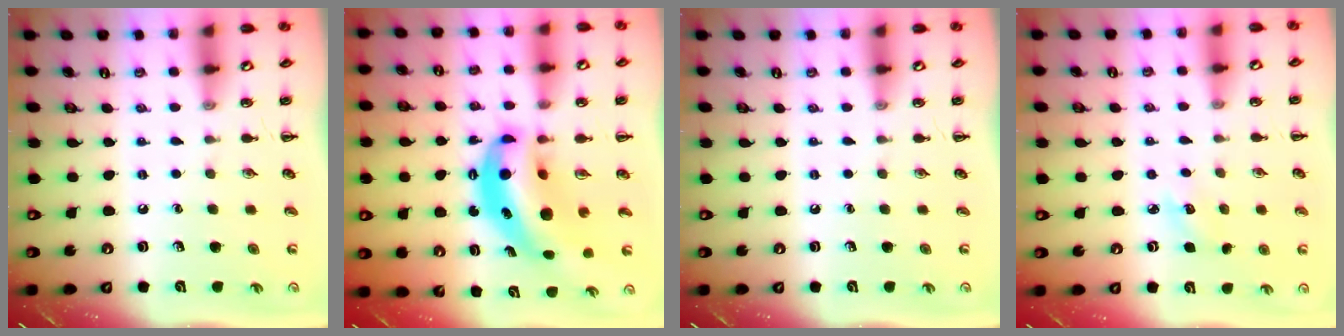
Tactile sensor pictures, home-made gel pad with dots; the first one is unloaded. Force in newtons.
{"total": 11.5, "press": 11.2, "slide": 2.4}
{"total": 0.0}
{"total": 3.9, "press": 3.8, "slide": 1.1}